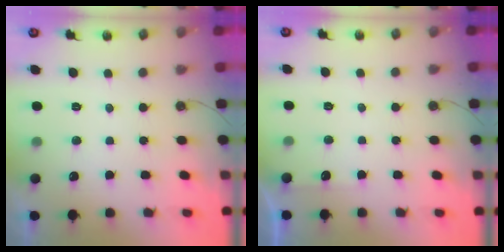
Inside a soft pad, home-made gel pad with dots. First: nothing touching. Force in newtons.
{"total": 2.7, "press": 2.7, "slide": 0.4}